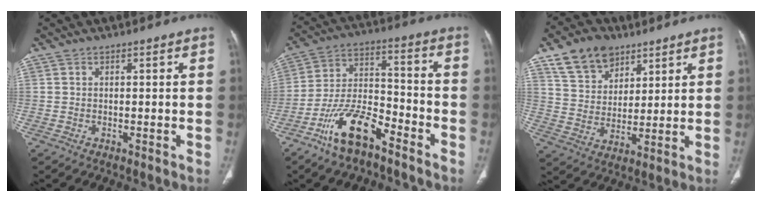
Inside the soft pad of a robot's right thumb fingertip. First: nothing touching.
{"total": 13.2, "force": [-8.7, 5.1, 8.5], "torque": [-0.161, 0.063, -0.165]}
{"total": 12.0, "force": [7.5, 7.9, 5.1], "torque": [-0.068, -0.024, 0.140]}